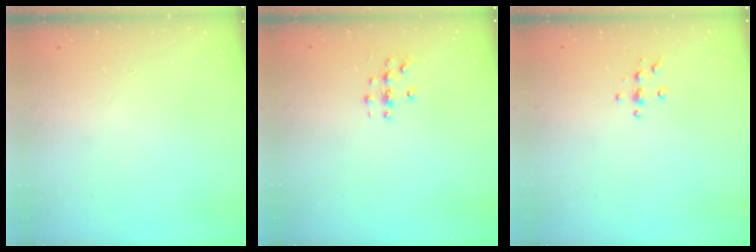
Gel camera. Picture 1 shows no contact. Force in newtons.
{"total": 3.0, "press": 3.0, "slide": 0.3}
{"total": 3.8, "press": 3.8, "slide": 0.4}